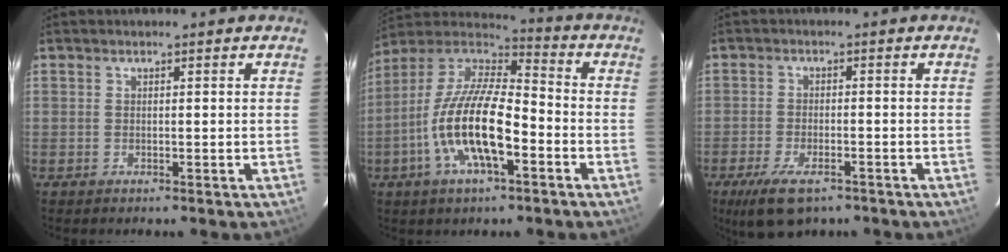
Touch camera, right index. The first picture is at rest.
{"total": 17.7, "force": [-6.0, 6.0, 15.5], "torque": [-0.309, -0.010, -0.119]}
{"total": 9.0, "force": [-6.0, 3.8, 5.6], "torque": [-0.133, -0.023, -0.101]}